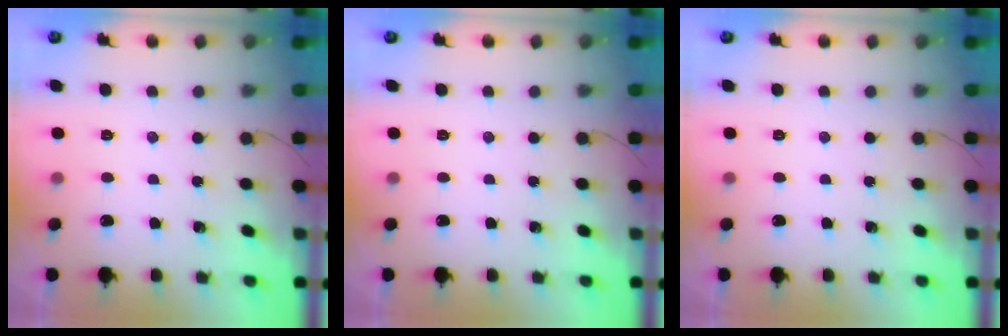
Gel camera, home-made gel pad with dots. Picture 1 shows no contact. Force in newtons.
{"total": 0.0}
{"total": 0.0}